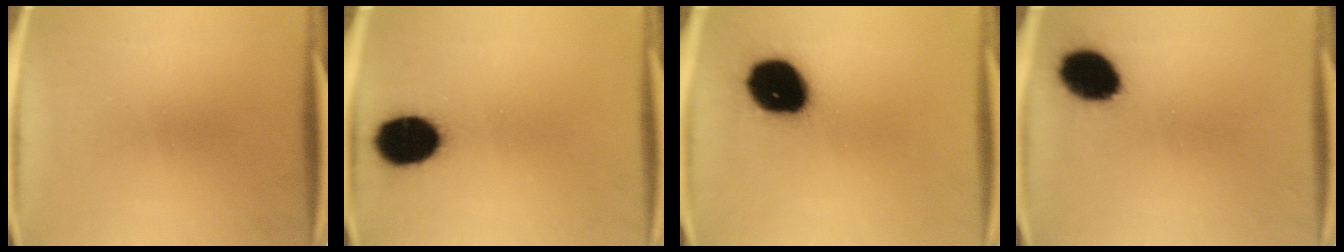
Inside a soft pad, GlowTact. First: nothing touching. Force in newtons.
{"total": 13.9}
{"total": 19.1}
{"total": 11.7}